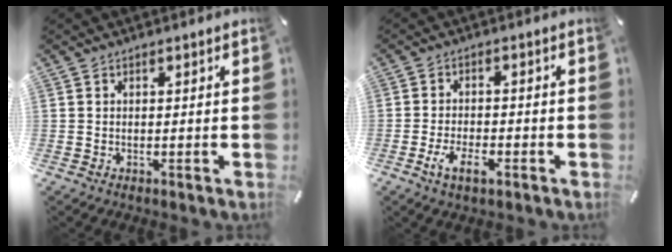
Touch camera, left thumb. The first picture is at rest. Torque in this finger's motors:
{"motor_torque": [-0.63, 0.73, 0.03, 0.03, 0.01]}